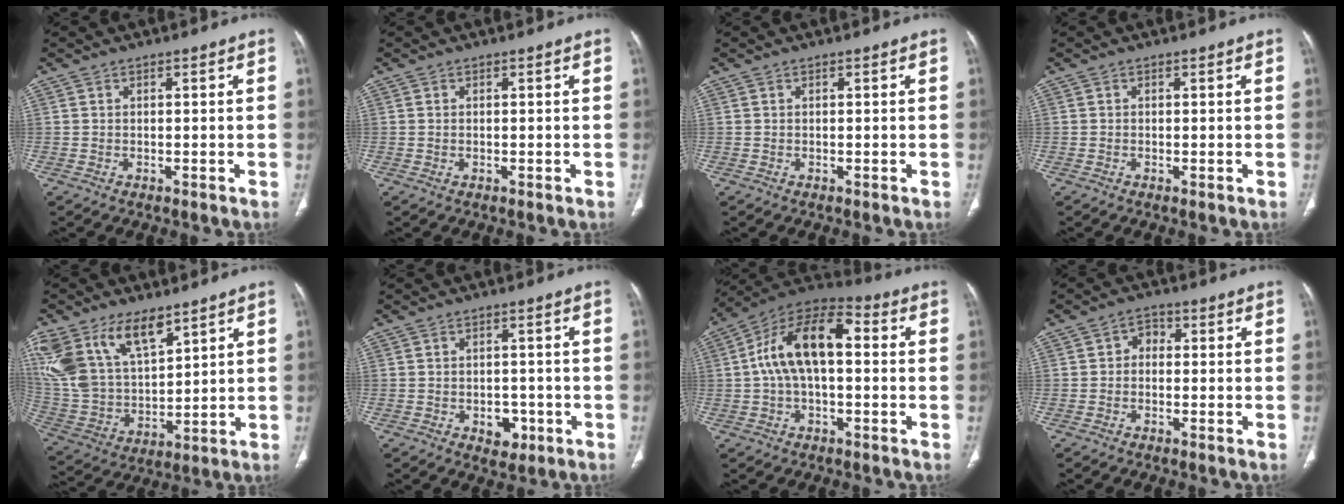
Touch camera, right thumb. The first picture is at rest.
{"total": 0.0}
{"total": 0.0}
{"total": 0.0}
{"total": 19.4, "force": [11.1, 10.2, 12.1], "torque": [-0.238, -0.028, 0.231]}
{"total": 4.3, "force": [-1.7, 3.1, 2.5], "torque": [-0.013, 0.008, -0.016]}
{"total": 15.0, "force": [1.2, 7.7, 12.8], "torque": [-0.224, 0.045, 0.010]}
{"total": 2.7, "force": [-0.2, 2.2, 1.5], "torque": [-0.008, 0.013, -0.016]}